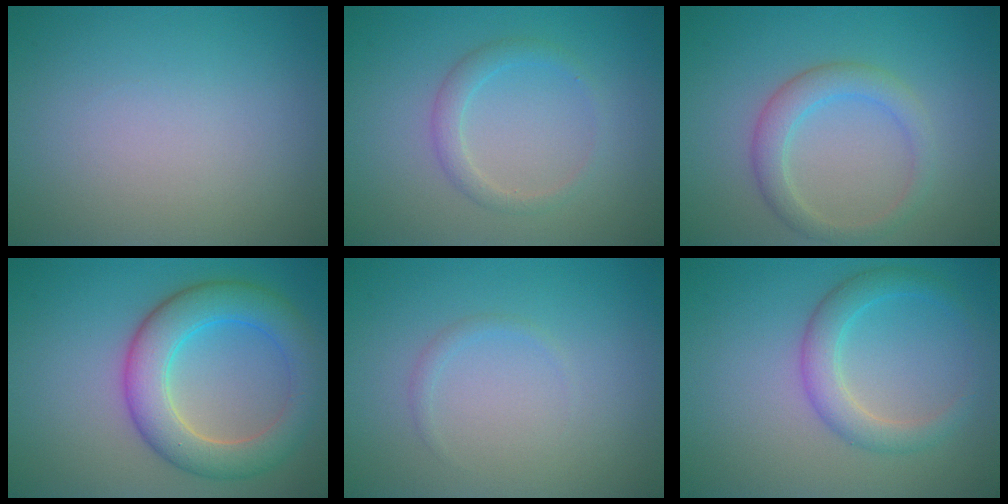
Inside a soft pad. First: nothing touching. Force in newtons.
{"total": 1.8, "press": 1.8, "slide": 0.0}
{"total": 2.9, "press": 2.9, "slide": 0.2}
{"total": 6.6, "press": 6.6, "slide": 0.2}
{"total": 0.7, "press": 0.7, "slide": 0.0}
{"total": 3.1, "press": 3.1, "slide": 0.0}